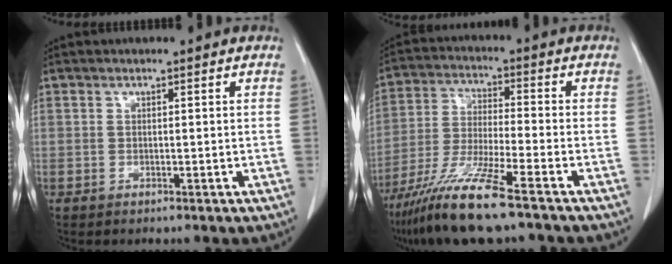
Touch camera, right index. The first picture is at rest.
{"total": 12.4, "force": [-8.8, -0.3, 8.7], "torque": [-0.176, -0.037, -0.166]}